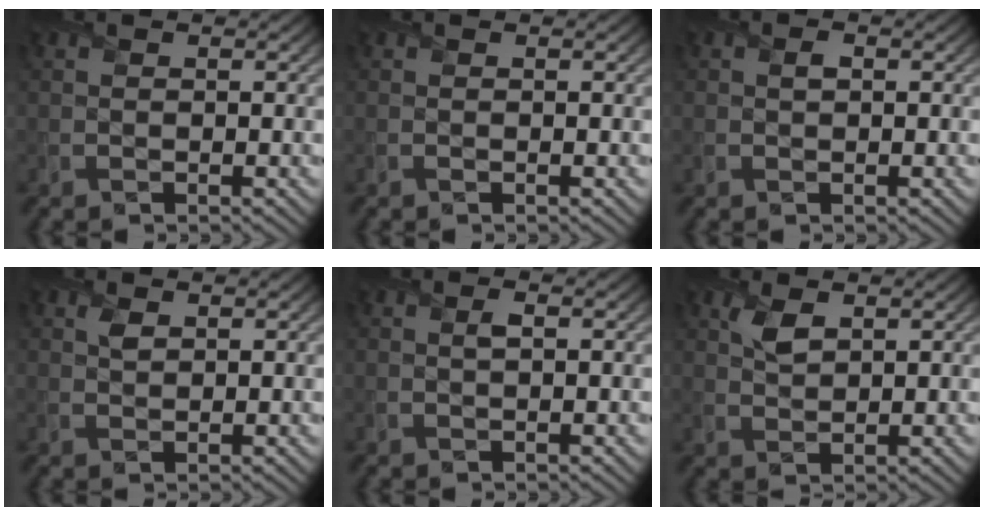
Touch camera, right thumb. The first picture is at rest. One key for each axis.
{"total": 0.0}
{"total": 0.9, "fx": 0.1, "fy": 0.6, "fz": 0.6, "tx": -0.013, "ty": 0.001, "tz": 0.001}
{"total": 1.3, "fx": 0.9, "fy": 0.6, "fz": 0.7, "tx": -0.020, "ty": 0.002, "tz": 0.016}
{"total": 0.9, "fx": 0.2, "fy": 0.3, "fz": 0.8, "tx": -0.017, "ty": 0.003, "tz": 0.003}
{"total": 2.6, "fx": 1.5, "fy": 1.1, "fz": 1.8, "tx": -0.047, "ty": 0.003, "tz": 0.031}